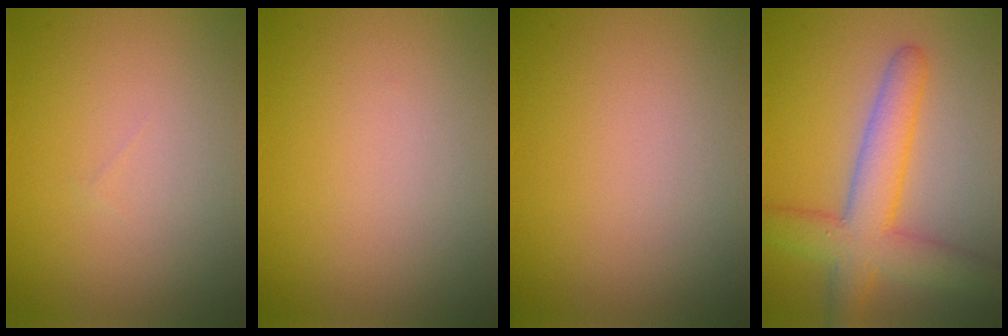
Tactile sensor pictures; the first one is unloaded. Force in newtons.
{"total": 0.0}
{"total": 0.0}
{"total": 6.4, "press": 6.4, "slide": 0.5}